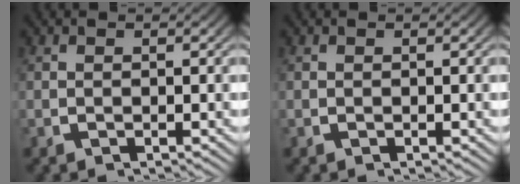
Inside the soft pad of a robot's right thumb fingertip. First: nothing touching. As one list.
[{"total": 0.0}]